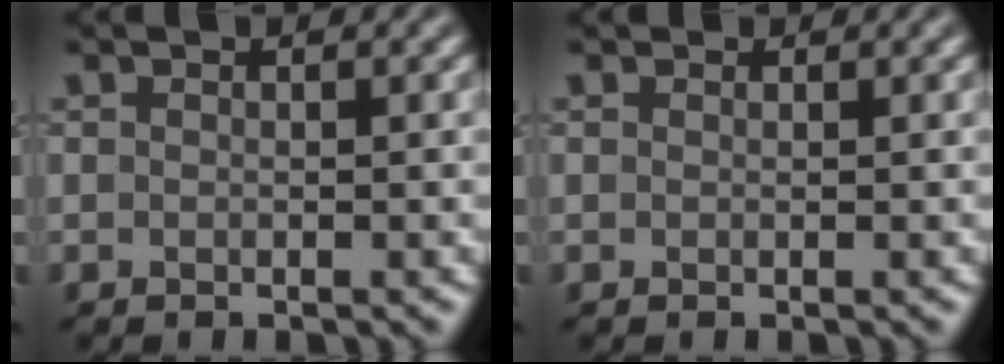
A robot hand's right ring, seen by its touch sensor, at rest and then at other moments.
{"total": 0.0}